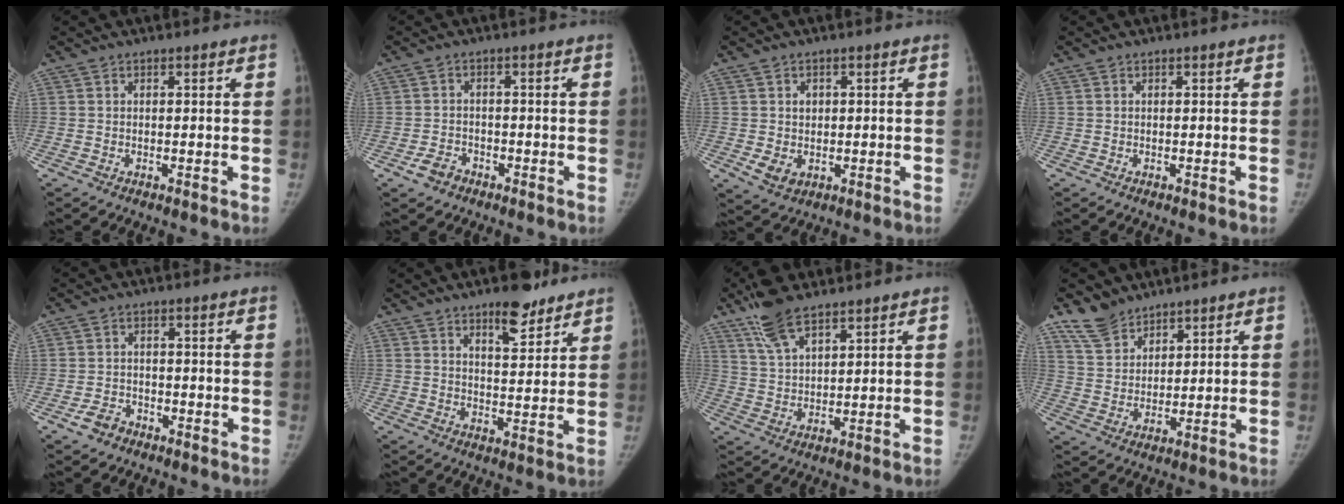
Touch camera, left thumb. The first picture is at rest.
{"total": 3.3, "force": [-2.0, 2.4, 1.2], "torque": [-0.017, 0.015, -0.032]}
{"total": 5.2, "force": [-0.1, 4.4, 2.7], "torque": [-0.024, -0.002, 0.011]}
{"total": 0.0}
{"total": 3.5, "force": [-2.2, 2.5, 1.1], "torque": [-0.015, 0.017, -0.035]}
{"total": 7.9, "force": [5.7, 2.9, 4.7], "torque": [-0.049, -0.038, 0.084]}
{"total": 9.3, "force": [6.8, 3.4, 5.3], "torque": [-0.094, -0.022, 0.135]}
{"total": 7.0, "force": [5.8, 3.6, 1.8], "torque": [-0.021, -0.030, 0.124]}